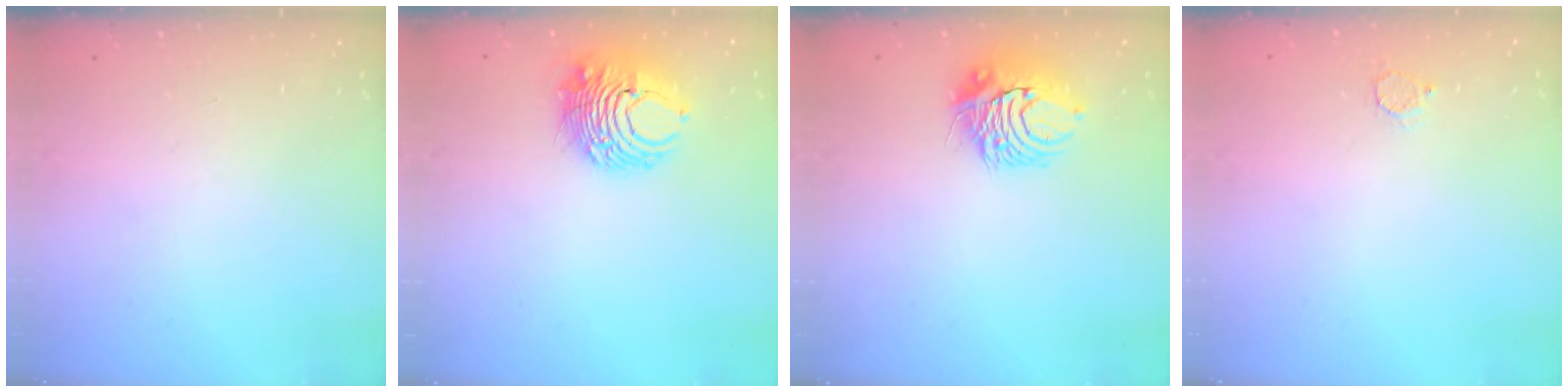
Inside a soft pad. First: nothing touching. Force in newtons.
{"total": 9.2, "press": 9.2, "slide": 0.2}
{"total": 9.7, "press": 9.7, "slide": 0.1}
{"total": 2.3, "press": 2.3, "slide": 0.2}